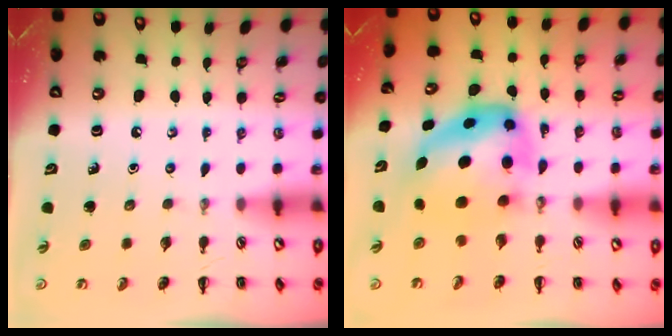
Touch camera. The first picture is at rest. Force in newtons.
{"total": 7.9, "press": 7.7, "slide": 1.8}